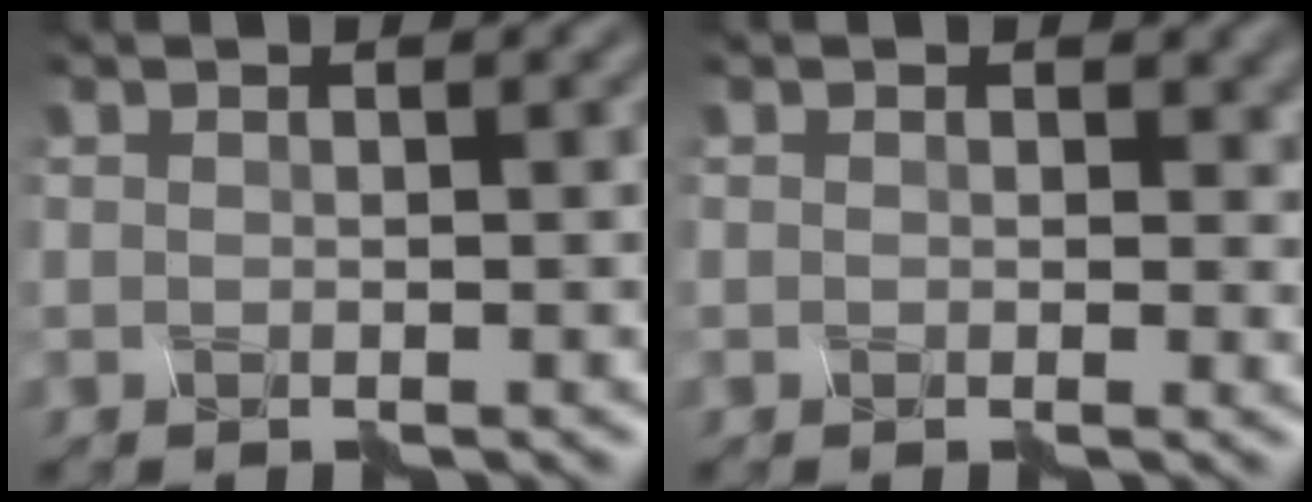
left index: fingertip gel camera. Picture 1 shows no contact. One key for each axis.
{"total": 2.9, "fx": 0.6, "fy": 2.3, "fz": 1.7, "tx": -0.027, "ty": -0.006, "tz": 0.008}